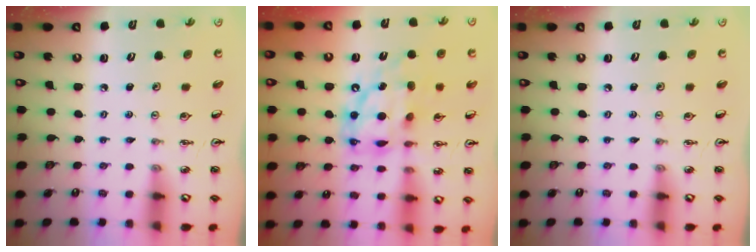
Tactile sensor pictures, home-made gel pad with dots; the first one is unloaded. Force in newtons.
{"total": 15.4, "press": 15.3, "slide": 1.8}
{"total": 0.0}